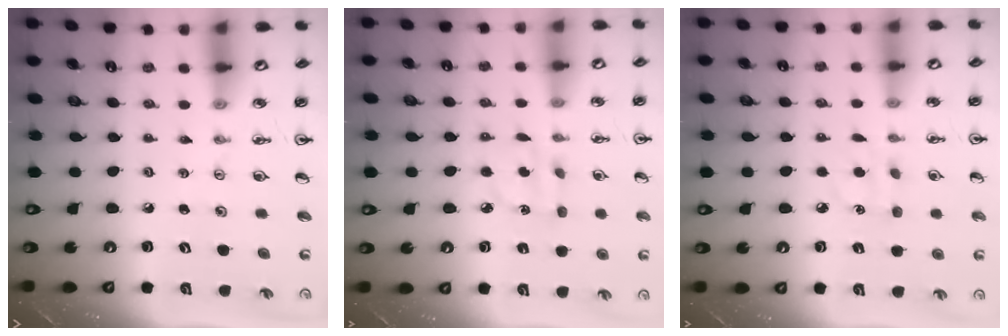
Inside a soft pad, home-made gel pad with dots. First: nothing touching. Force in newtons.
{"total": 3.2, "press": 3.2, "slide": 0.0}
{"total": 6.1, "press": 6.1, "slide": 0.7}